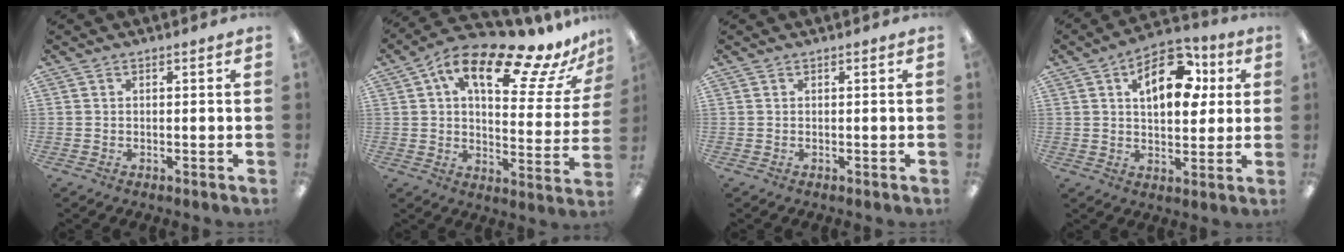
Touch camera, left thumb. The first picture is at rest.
{"total": 20.0, "force": [12.0, 7.4, 14.2], "torque": [-0.226, -0.059, 0.195]}
{"total": 0.0}
{"total": 14.7, "force": [5.4, 8.3, 10.9], "torque": [-0.151, -0.001, 0.089]}